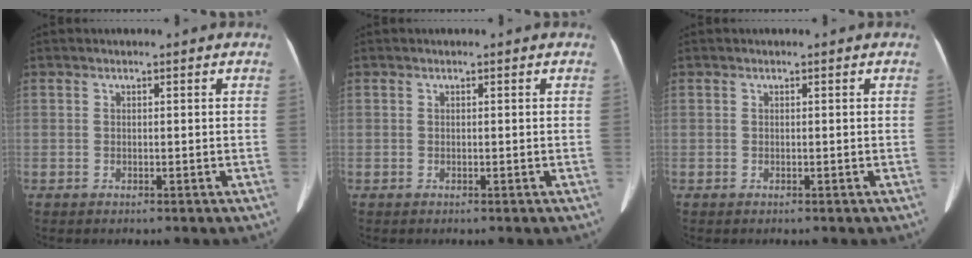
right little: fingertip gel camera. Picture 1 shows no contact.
{"total": 0.0}
{"total": 0.0}